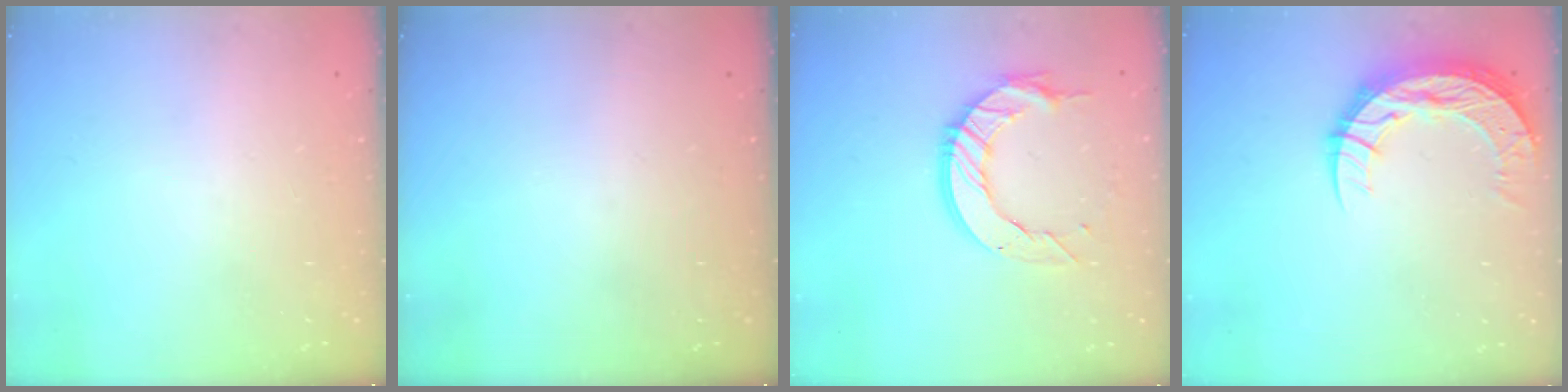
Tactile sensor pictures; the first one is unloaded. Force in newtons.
{"total": 0.0}
{"total": 12.5, "press": 12.4, "slide": 0.9}
{"total": 12.6, "press": 12.6, "slide": 0.9}